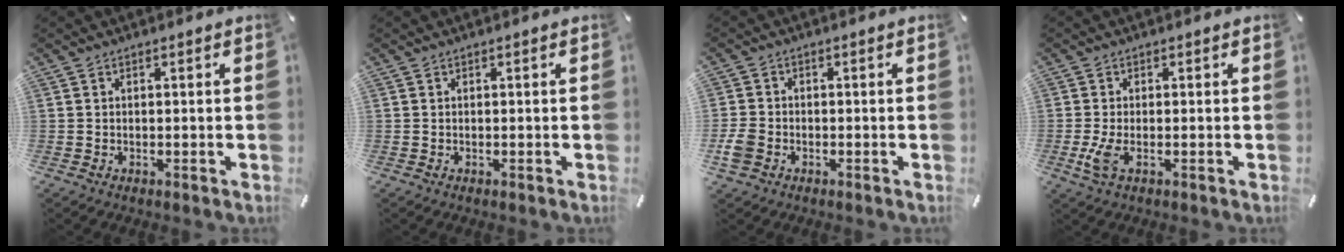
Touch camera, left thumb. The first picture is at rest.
{"total": 0.0}
{"total": 5.1, "force": [-1.3, 4.6, 1.5], "torque": [-0.032, 0.007, -0.023]}
{"total": 4.1, "force": [-0.9, 1.7, 3.7], "torque": [-0.088, -0.008, -0.019]}